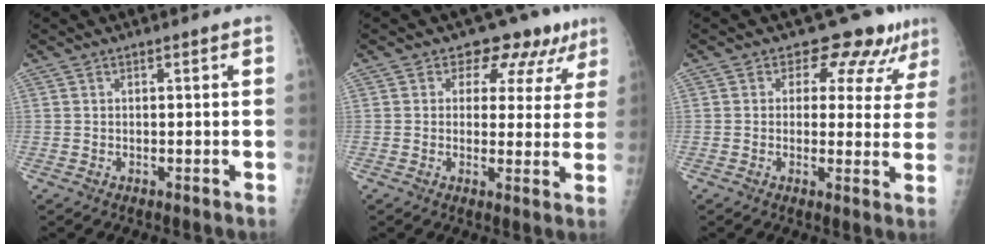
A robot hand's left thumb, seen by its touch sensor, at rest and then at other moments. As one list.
[{"total": 8.7, "force": [5.8, 5.8, 3.0], "torque": [0.008, -0.022, 0.055]}, {"total": 7.7, "force": [5.9, 4.3, 2.6], "torque": [0.003, -0.032, 0.056]}]